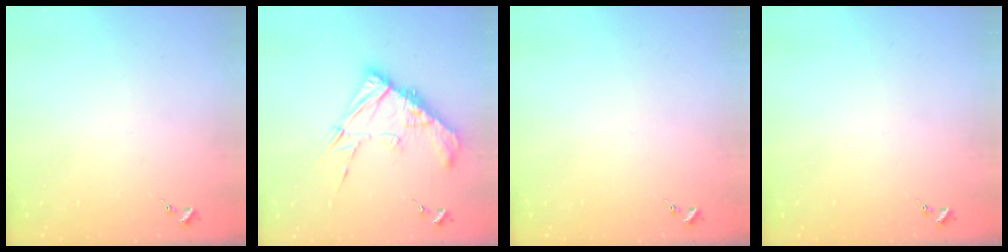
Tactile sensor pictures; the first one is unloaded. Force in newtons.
{"total": 15.6, "press": 15.5, "slide": 1.4}
{"total": 0.0}
{"total": 0.0}